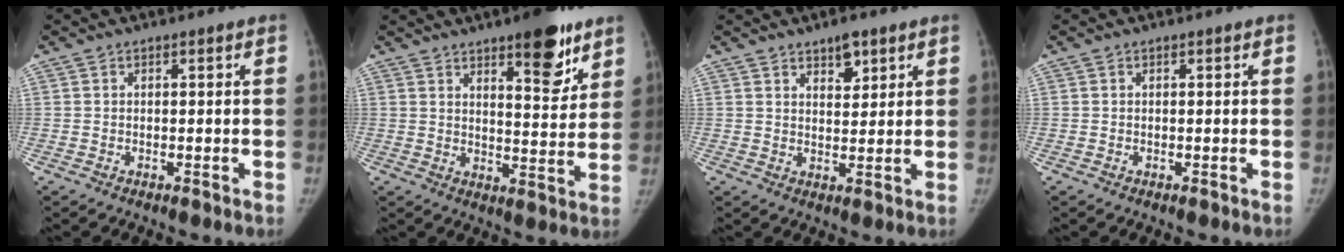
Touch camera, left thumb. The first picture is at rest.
{"total": 12.0, "force": [7.6, 4.0, 8.5], "torque": [-0.084, -0.046, 0.107]}
{"total": 4.5, "force": [3.0, 2.1, 2.7], "torque": [-0.022, -0.020, 0.048]}
{"total": 0.0}